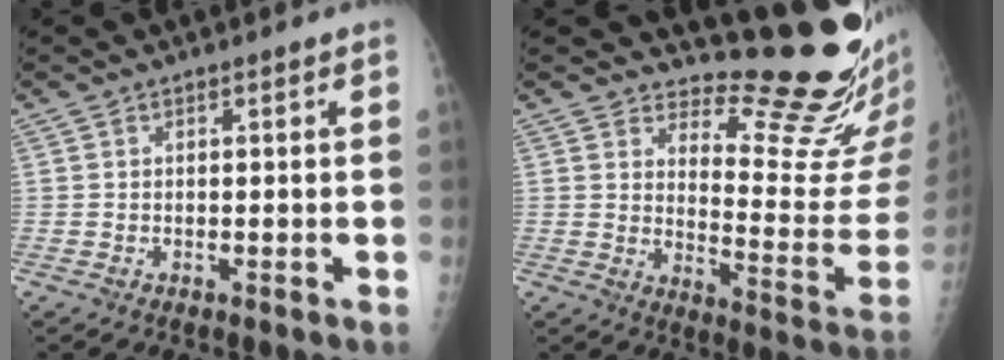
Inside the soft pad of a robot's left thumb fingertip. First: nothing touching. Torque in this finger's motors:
{"motor_torque": [0.14, 0.08, -0.14, -0.40, -0.01]}